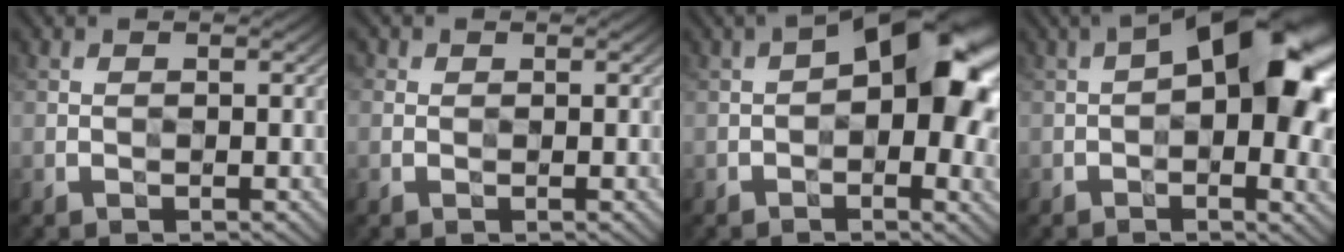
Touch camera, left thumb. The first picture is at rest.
{"total": 1.4, "force": [0.2, 1.3, 0.5], "torque": [-0.013, 0.006, -0.005]}
{"total": 13.0, "force": [1.1, 6.8, 11.0], "torque": [-0.131, 0.020, 0.005]}
{"total": 14.7, "force": [1.6, 7.1, 12.8], "torque": [-0.160, 0.020, 0.016]}